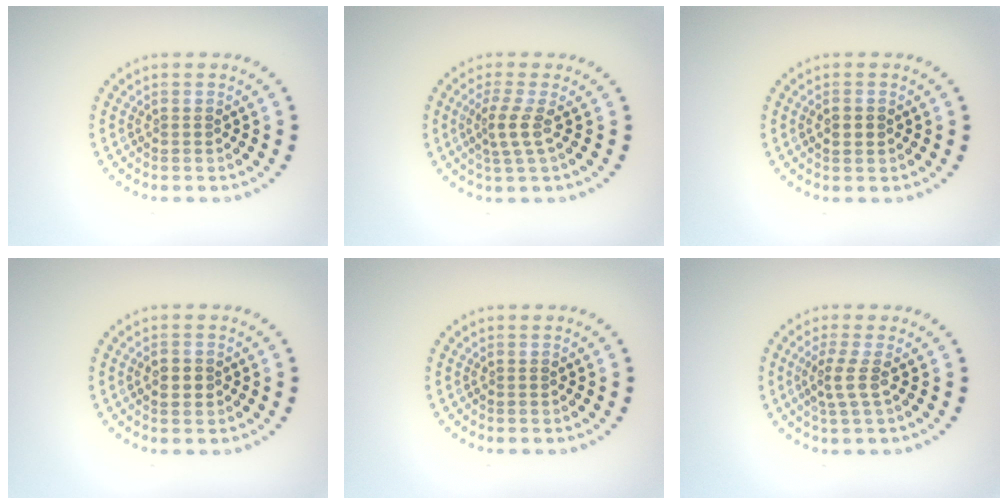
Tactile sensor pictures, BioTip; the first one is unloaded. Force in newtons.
{"total": 2.2, "press": 1.5, "slide": 1.6}
{"total": 1.1, "press": 1.1, "slide": 0.1}
{"total": 1.5, "press": 1.5, "slide": 0.0}
{"total": 0.0}
{"total": 2.1, "press": 1.5, "slide": 1.4}